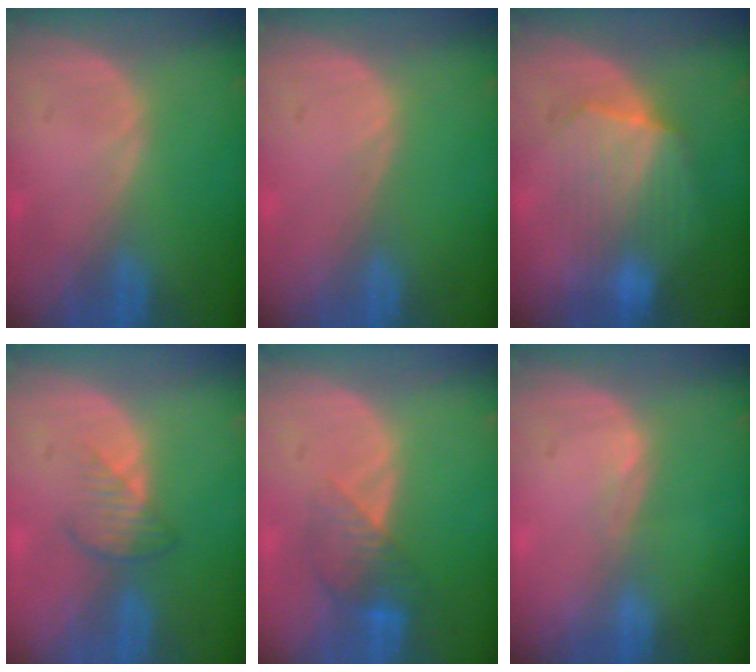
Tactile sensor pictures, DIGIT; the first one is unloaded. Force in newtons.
{"total": 0.0}
{"total": 7.1, "press": 6.9, "slide": 1.3}
{"total": 3.3, "press": 2.9, "slide": 1.4}
{"total": 4.2, "press": 4.1, "slide": 0.8}
{"total": 1.0, "press": 0.7, "slide": 0.7}